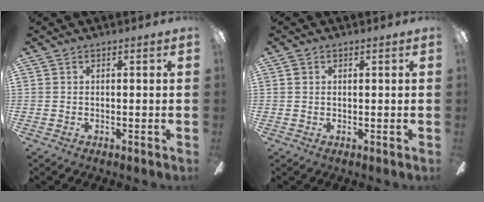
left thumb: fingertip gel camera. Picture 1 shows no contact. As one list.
[{"total": 0.8, "force": [0.3, 0.6, 0.4], "torque": [0.001, 0.002, 0.003]}]